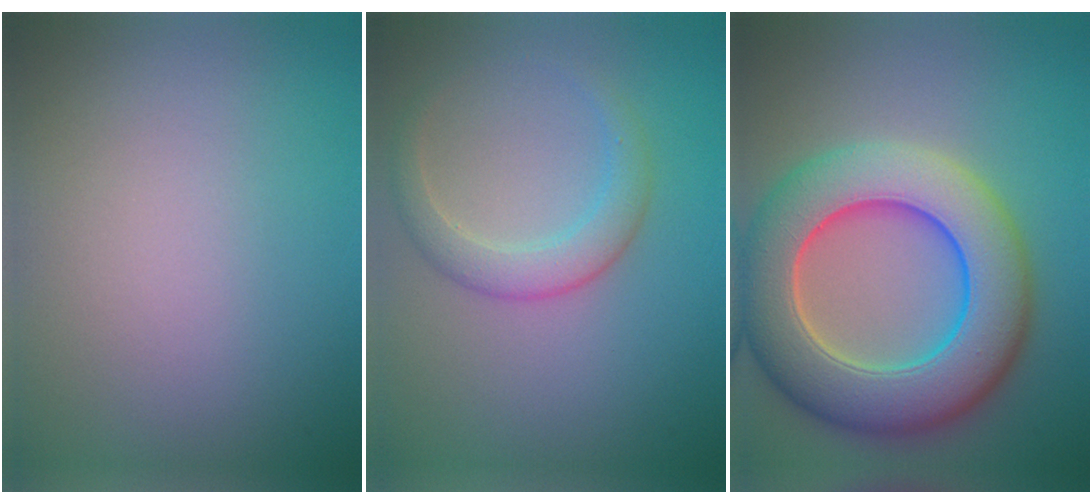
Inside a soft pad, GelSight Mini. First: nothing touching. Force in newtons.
{"total": 2.7, "press": 2.7, "slide": 0.2}
{"total": 11.1, "press": 11.1, "slide": 0.3}